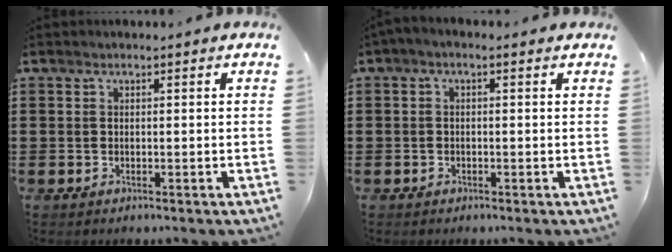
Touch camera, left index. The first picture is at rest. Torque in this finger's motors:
{"motor_torque": [0.62, -0.07, 0.21, 0.06]}